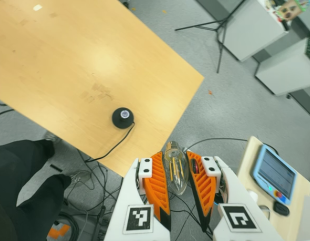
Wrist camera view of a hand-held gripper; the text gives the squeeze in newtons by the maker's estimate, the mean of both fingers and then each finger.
{"total": 12.4, "left": 12.4, "right": 12.5}